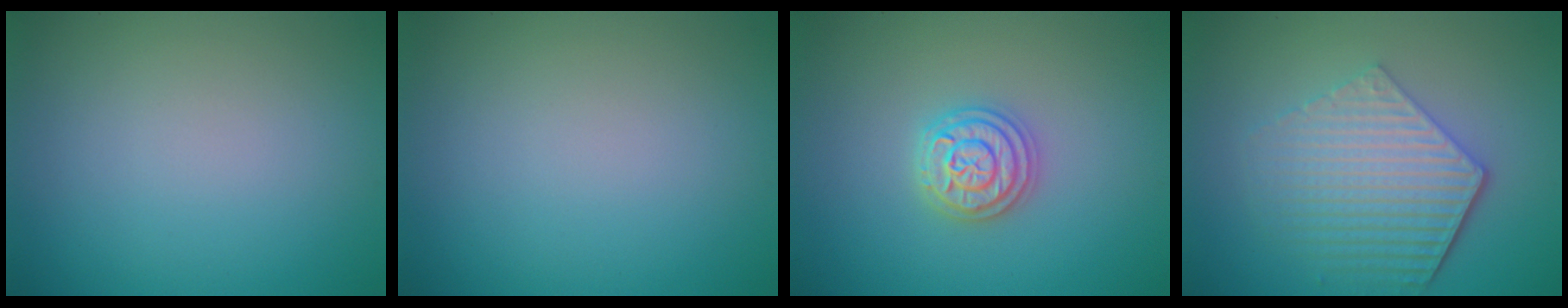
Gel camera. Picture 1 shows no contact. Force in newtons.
{"total": 0.0}
{"total": 3.7, "press": 3.7, "slide": 0.5}
{"total": 5.9, "press": 4.4, "slide": 4.0}